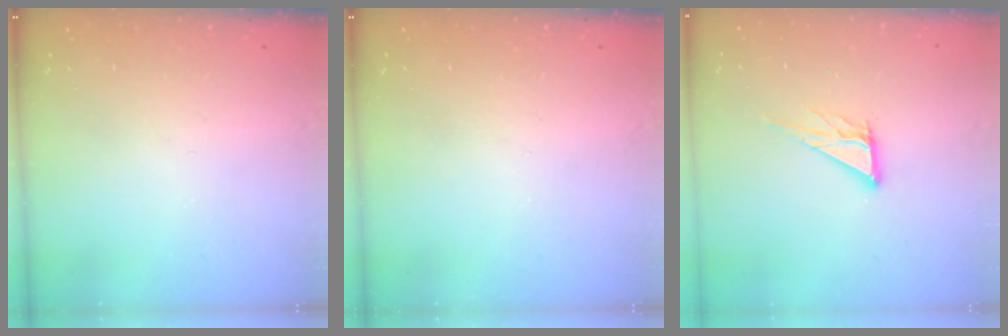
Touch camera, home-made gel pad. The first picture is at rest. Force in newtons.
{"total": 0.0}
{"total": 9.0, "press": 8.9, "slide": 0.7}